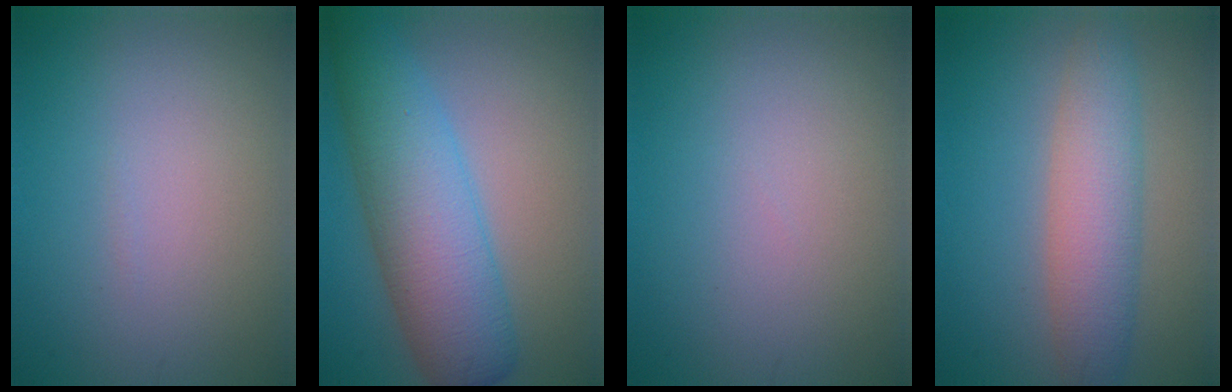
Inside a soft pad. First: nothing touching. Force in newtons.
{"total": 8.6, "press": 8.6, "slide": 0.2}
{"total": 0.0}
{"total": 5.2, "press": 5.2, "slide": 0.1}